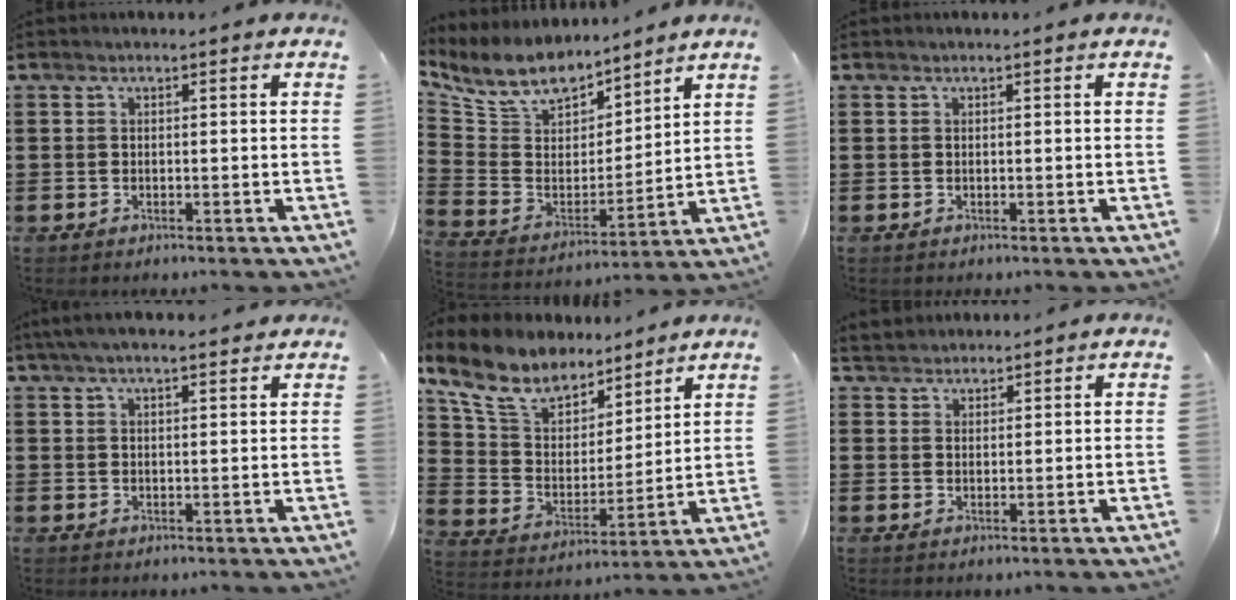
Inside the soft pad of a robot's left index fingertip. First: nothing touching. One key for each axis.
{"total": 9.4, "fx": 8.1, "fy": 3.7, "fz": 2.8, "tx": -0.099, "ty": -0.046, "tz": 0.149}
{"total": 0.0}
{"total": 3.7, "fx": 3.0, "fy": 0.6, "fz": 2.0, "tx": -0.046, "ty": 0.006, "tz": 0.055}
{"total": 10.5, "fx": 8.8, "fy": 4.4, "fz": 3.7, "tx": -0.119, "ty": -0.046, "tz": 0.160}
{"total": 2.1, "fx": 2.0, "fy": 0.8, "fz": -0.4, "tx": 0.000, "ty": 0.005, "tz": 0.038}